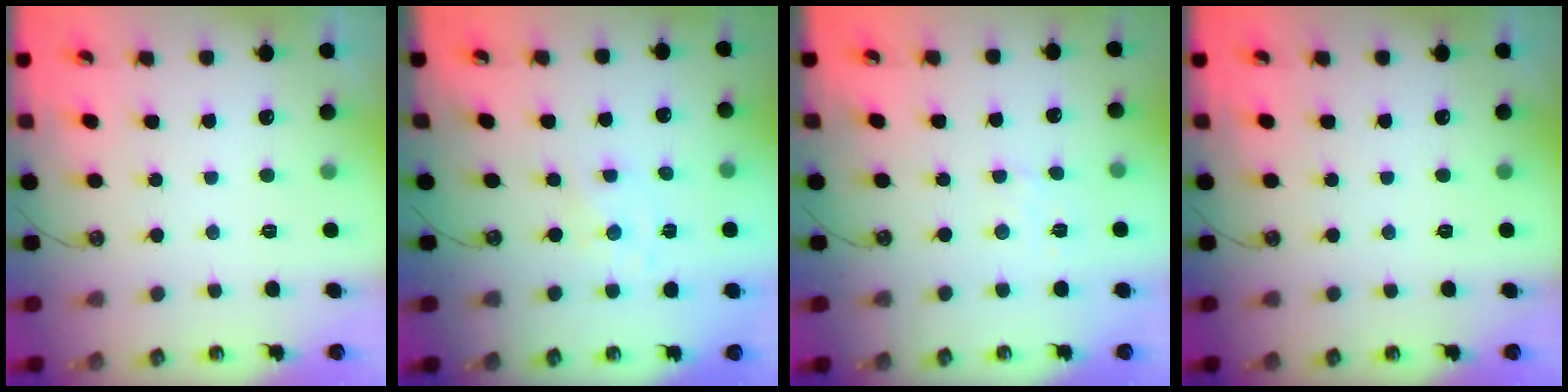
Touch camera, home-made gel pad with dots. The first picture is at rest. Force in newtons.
{"total": 0.6, "press": 0.6, "slide": 0.2}
{"total": 2.6, "press": 2.6, "slide": 0.4}
{"total": 0.0}